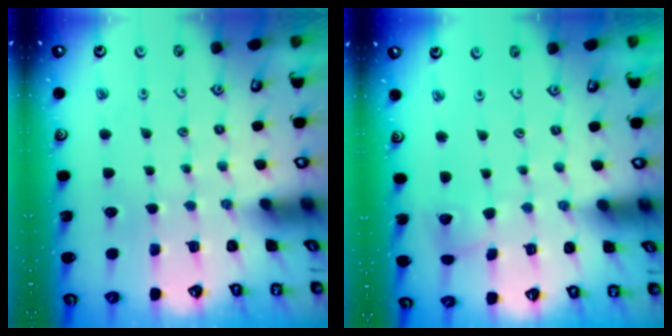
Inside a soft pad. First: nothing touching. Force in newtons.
{"total": 2.8, "press": 2.8, "slide": 0.4}